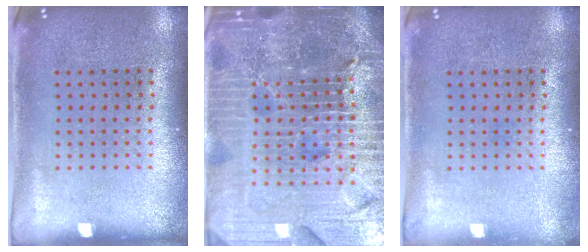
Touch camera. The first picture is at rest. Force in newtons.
{"total": 6.8, "press": 5.9, "slide": 3.3}
{"total": 0.6, "press": 0.6, "slide": 0.1}